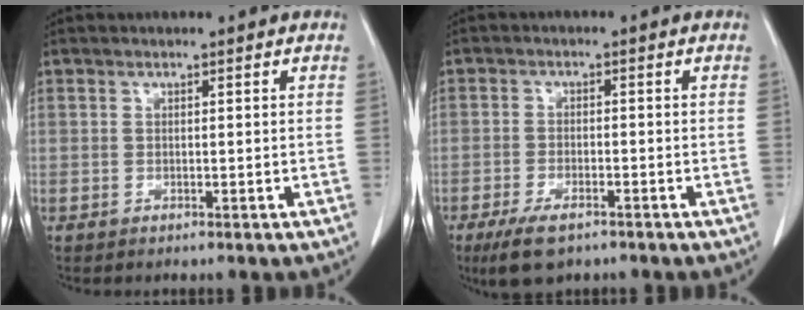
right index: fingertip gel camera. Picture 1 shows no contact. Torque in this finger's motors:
{"motor_torque": [0.51, -0.47, 0.30, 0.09]}